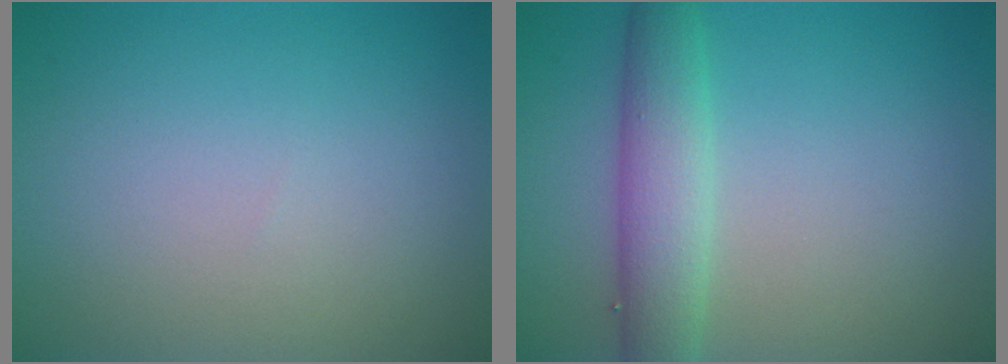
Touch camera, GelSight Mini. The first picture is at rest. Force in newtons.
{"total": 4.3, "press": 4.3, "slide": 0.3}